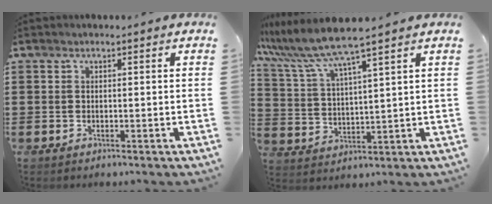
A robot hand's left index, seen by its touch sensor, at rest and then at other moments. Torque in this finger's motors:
{"motor_torque": [0.86, -0.88, 0.89, 0.21]}